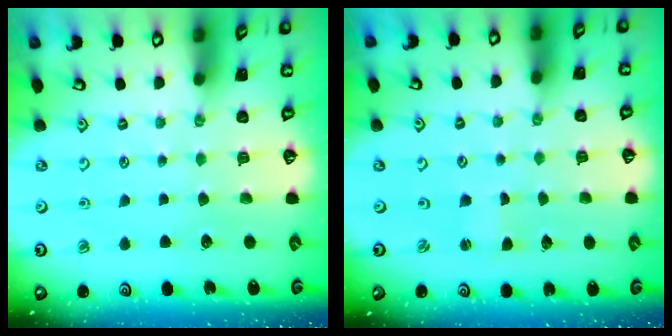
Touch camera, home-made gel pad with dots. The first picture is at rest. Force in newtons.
{"total": 0.6, "press": 0.6, "slide": 0.0}